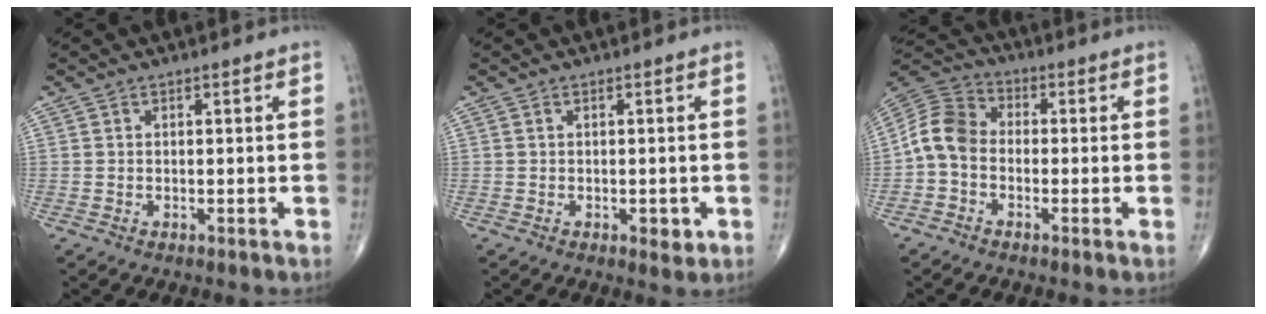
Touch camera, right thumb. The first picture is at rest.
{"total": 2.3, "force": [-0.6, 1.1, 1.9], "torque": [-0.020, -0.003, -0.005]}
{"total": 8.0, "force": [-1.6, 6.0, 5.1], "torque": [-0.089, 0.027, -0.049]}